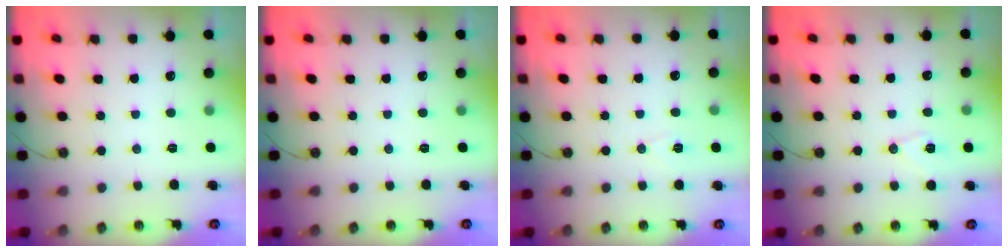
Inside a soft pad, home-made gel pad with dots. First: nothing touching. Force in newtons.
{"total": 0.0}
{"total": 5.4, "press": 4.7, "slide": 2.7}
{"total": 7.3, "press": 7.2, "slide": 1.0}